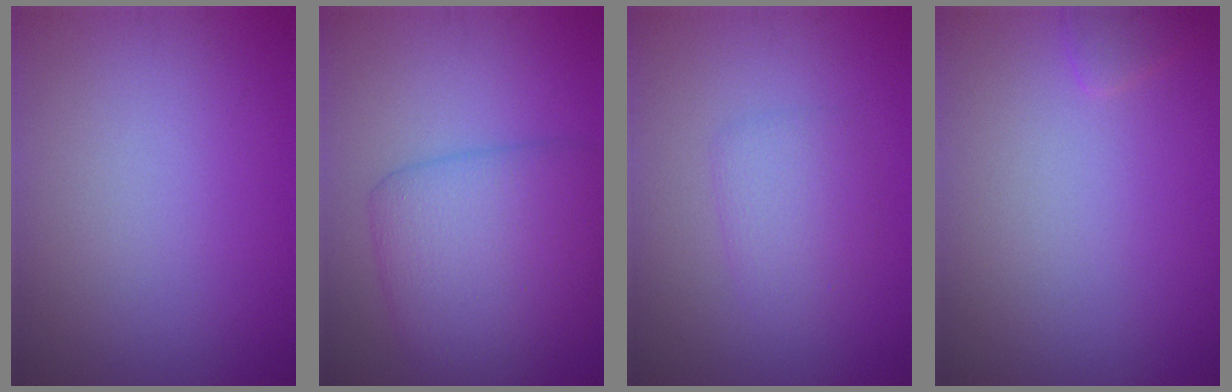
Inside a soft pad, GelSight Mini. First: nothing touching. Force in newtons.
{"total": 6.7, "press": 6.7, "slide": 0.1}
{"total": 2.3, "press": 2.3, "slide": 0.0}
{"total": 0.9, "press": 0.9, "slide": 0.1}